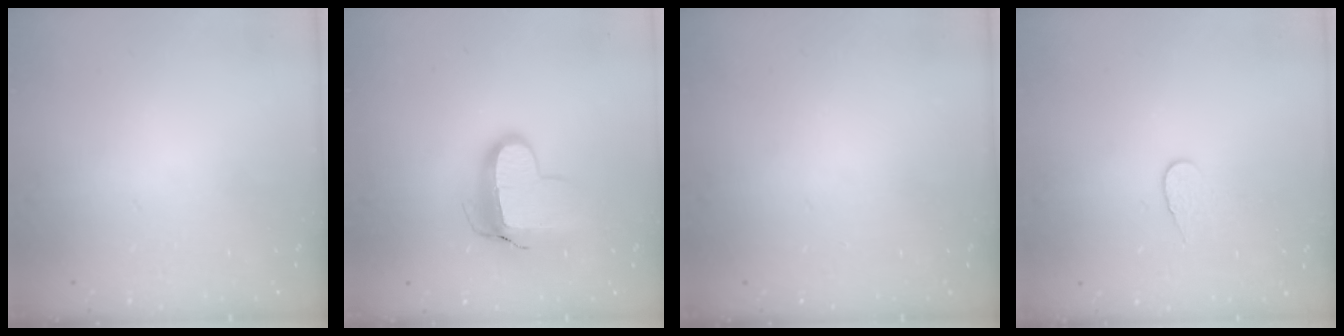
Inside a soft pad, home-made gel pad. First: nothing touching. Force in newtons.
{"total": 12.6, "press": 12.6, "slide": 1.0}
{"total": 0.0}
{"total": 6.0, "press": 6.0, "slide": 0.5}